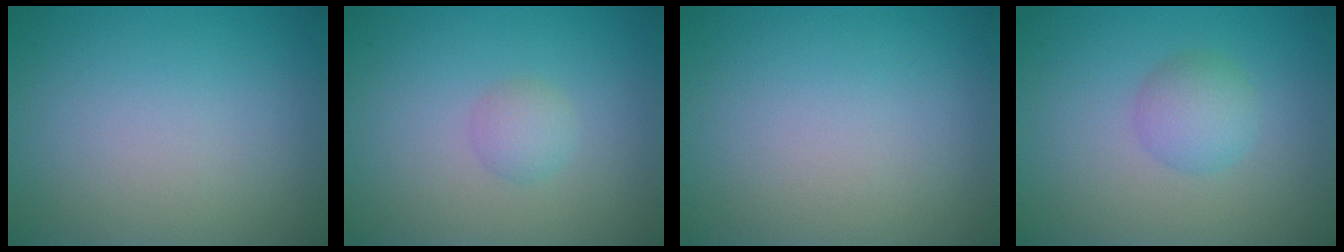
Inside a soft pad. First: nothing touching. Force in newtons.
{"total": 1.5, "press": 1.5, "slide": 0.1}
{"total": 0.0}
{"total": 2.5, "press": 2.5, "slide": 0.1}